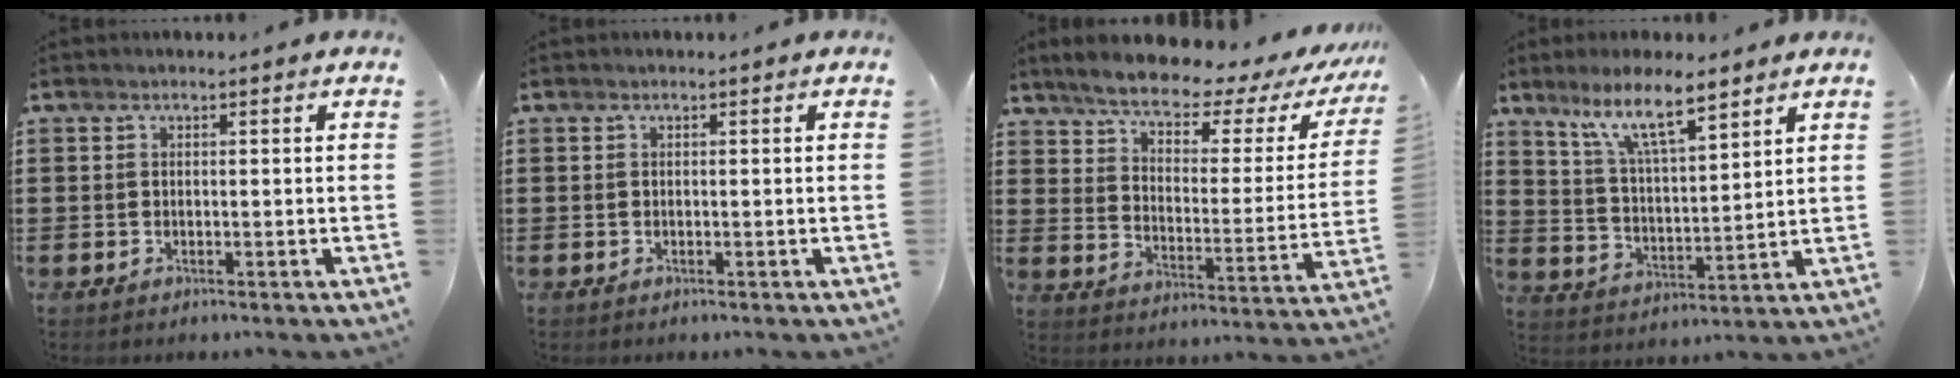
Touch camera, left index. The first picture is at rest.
{"total": 0.0}
{"total": 6.9, "force": [6.0, 1.3, 3.2], "torque": [-0.085, -0.038, 0.097]}
{"total": 9.6, "force": [7.2, 1.7, 6.1], "torque": [-0.129, -0.021, 0.126]}